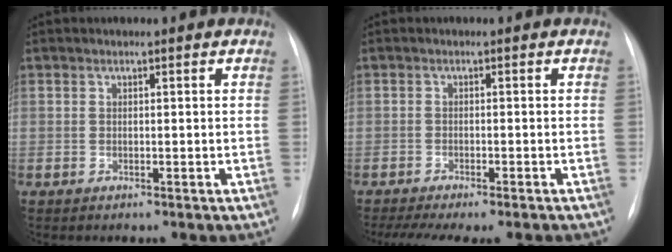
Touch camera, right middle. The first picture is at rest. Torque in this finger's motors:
{"motor_torque": [0.42, -0.37, 0.15, 0.04]}